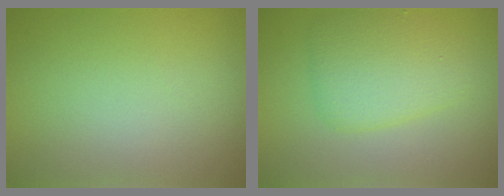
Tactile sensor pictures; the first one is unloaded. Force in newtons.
{"total": 3.7, "press": 3.7, "slide": 0.1}